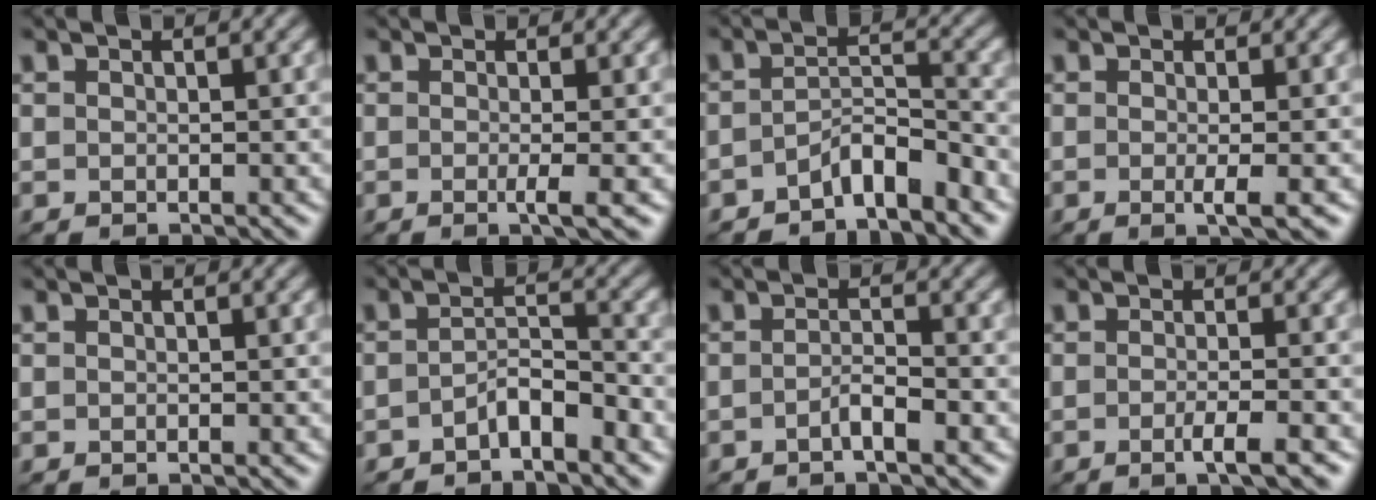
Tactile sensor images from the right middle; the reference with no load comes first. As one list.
[{"total": 2.2, "force": [-0.4, 0.5, 2.1], "torque": [-0.029, -0.007, -0.011]}, {"total": 3.2, "force": [-2.4, 0.8, 2.0], "torque": [-0.035, 0.011, -0.047]}, {"total": 2.2, "force": [-0.4, 0.5, 2.2], "torque": [-0.031, -0.006, -0.010]}, {"total": 0.0}, {"total": 2.6, "force": [-1.6, 0.8, 1.9], "torque": [-0.034, 0.011, -0.031]}, {"total": 1.7, "force": [-0.9, 0.3, 1.5], "torque": [-0.028, 0.004, -0.019]}, {"total": 2.8, "force": [-1.2, 0.5, 2.4], "torque": [-0.031, 0.000, -0.028]}]